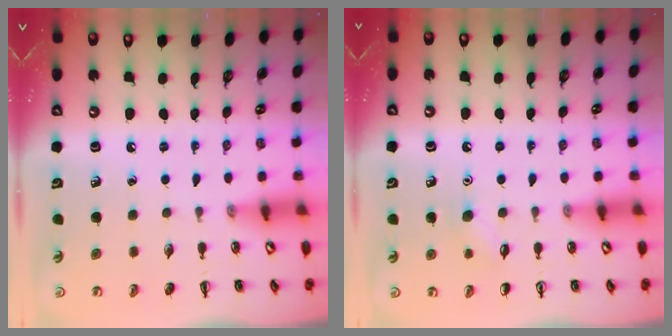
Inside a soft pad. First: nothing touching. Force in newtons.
{"total": 6.0, "press": 5.8, "slide": 1.7}